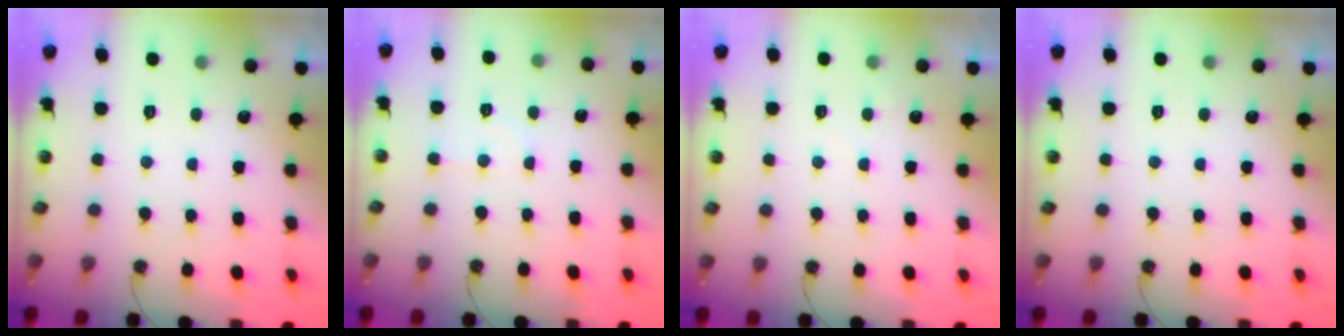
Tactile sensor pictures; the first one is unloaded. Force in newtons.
{"total": 5.3, "press": 5.3, "slide": 0.8}
{"total": 3.1, "press": 3.1, "slide": 0.4}
{"total": 0.0}